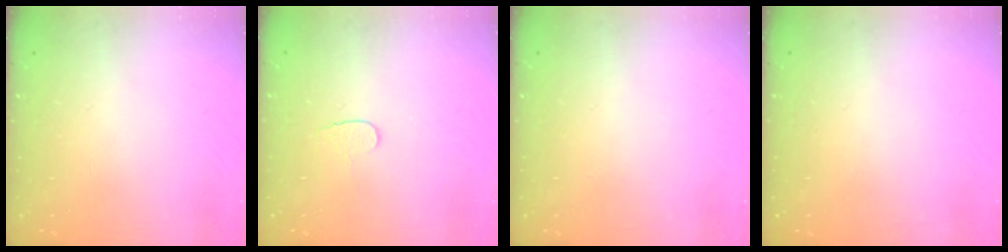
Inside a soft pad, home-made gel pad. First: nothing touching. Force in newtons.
{"total": 3.9, "press": 3.9, "slide": 0.4}
{"total": 0.0}
{"total": 0.0}